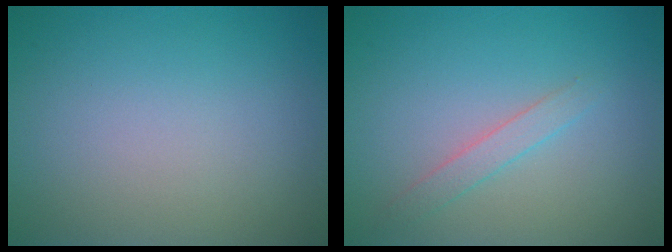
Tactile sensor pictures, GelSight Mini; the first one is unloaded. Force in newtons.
{"total": 1.5, "press": 1.5, "slide": 0.1}